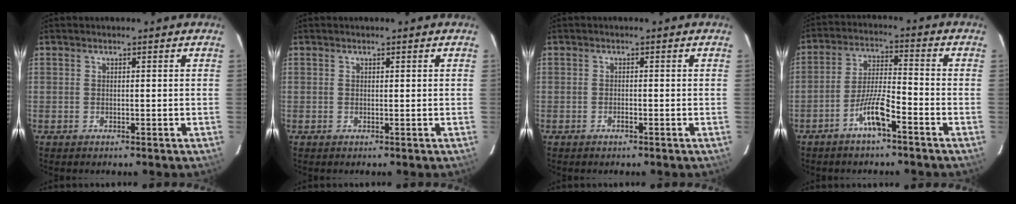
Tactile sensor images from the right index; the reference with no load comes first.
{"total": 0.0}
{"total": 0.8, "force": [-0.5, 0.2, 0.6], "torque": [-0.014, 0.001, -0.008]}
{"total": 7.1, "force": [-4.2, 0.9, 5.7], "torque": [-0.116, 0.008, -0.078]}